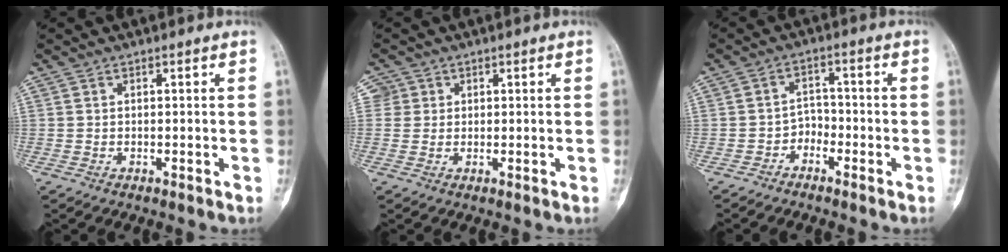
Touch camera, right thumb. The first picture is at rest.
{"total": 2.5, "force": [0.9, 2.3, -0.1], "torque": [0.021, 0.002, 0.009]}
{"total": 3.3, "force": [-2.3, 2.2, 0.8], "torque": [0.008, 0.023, -0.049]}